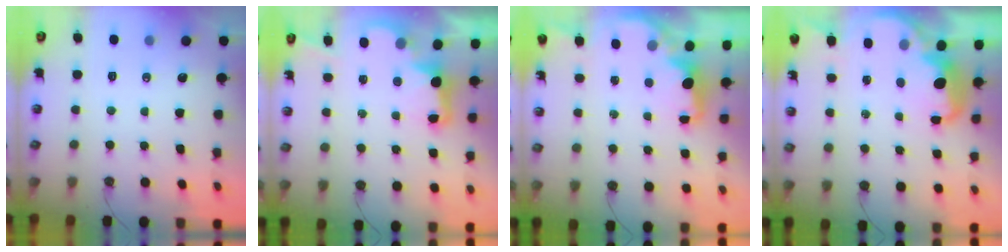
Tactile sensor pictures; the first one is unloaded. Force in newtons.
{"total": 3.0, "press": 3.0, "slide": 0.6}
{"total": 2.3, "press": 2.1, "slide": 0.8}
{"total": 4.9, "press": 4.9, "slide": 0.8}